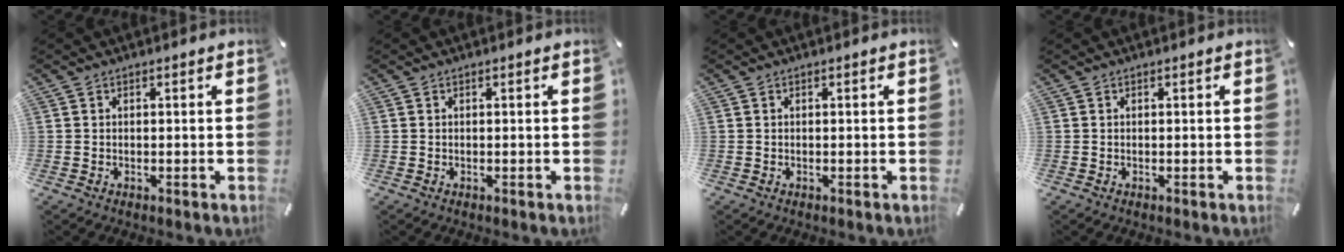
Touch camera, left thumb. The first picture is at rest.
{"total": 0.0}
{"total": 0.0}
{"total": 0.0}